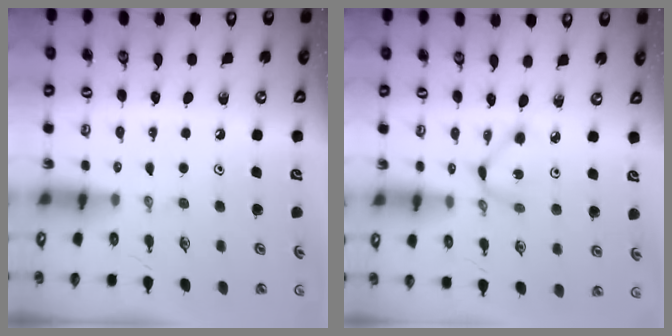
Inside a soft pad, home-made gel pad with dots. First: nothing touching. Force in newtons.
{"total": 2.8, "press": 2.8, "slide": 0.1}